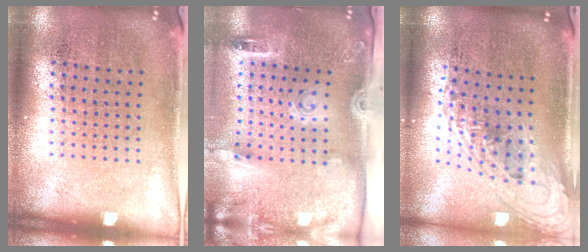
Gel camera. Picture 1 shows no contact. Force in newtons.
{"total": 2.8, "press": 1.9, "slide": 2.0}
{"total": 2.1, "press": 1.5, "slide": 1.4}